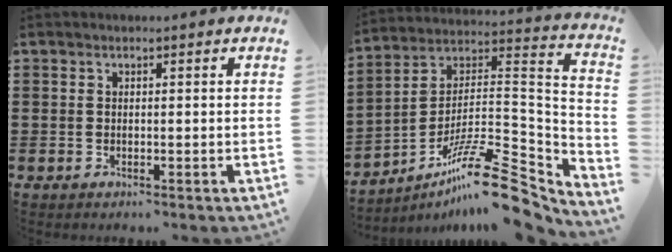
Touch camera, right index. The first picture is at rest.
{"total": 15.7, "force": [-11.4, 2.8, 10.4], "torque": [-0.172, 0.035, -0.207]}